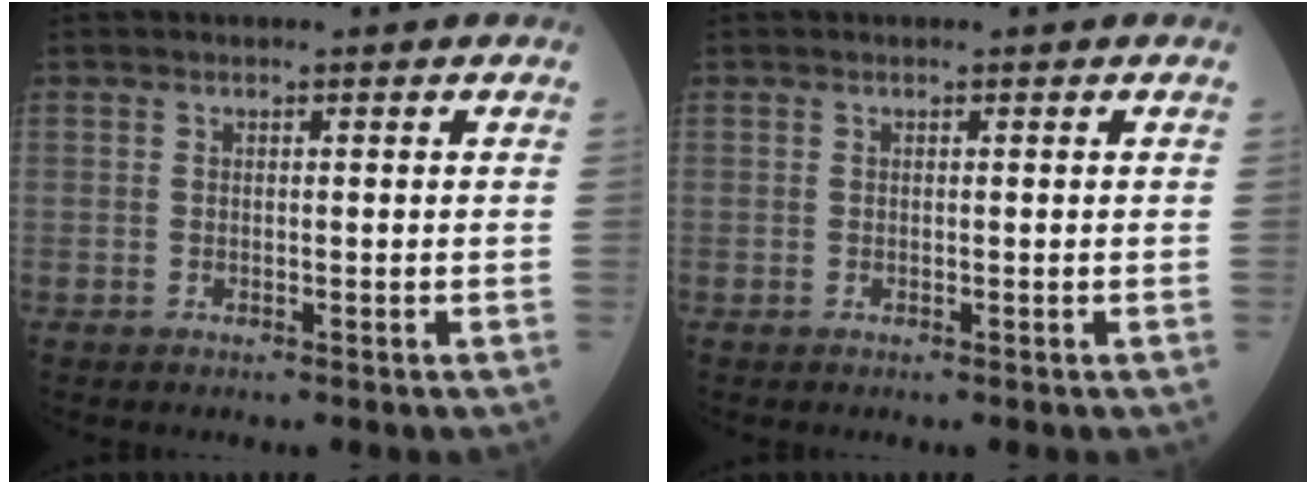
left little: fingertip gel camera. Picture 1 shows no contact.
{"total": 0.0}